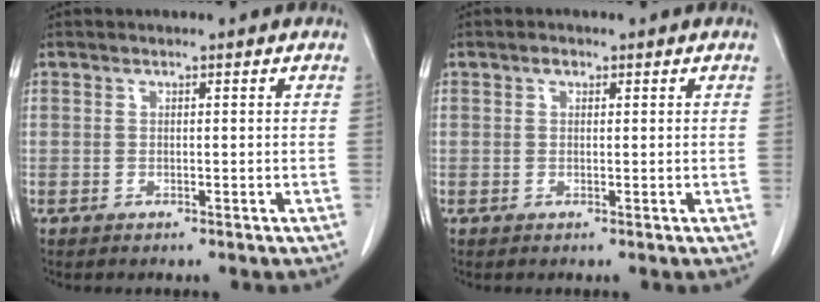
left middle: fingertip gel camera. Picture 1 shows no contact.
{"total": 0.9, "force": [0.5, 0.6, 0.5], "torque": [-0.009, 0.002, 0.007]}